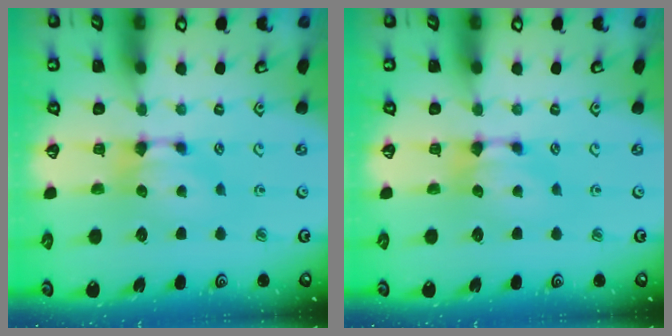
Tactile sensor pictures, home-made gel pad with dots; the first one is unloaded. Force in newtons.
{"total": 0.0}